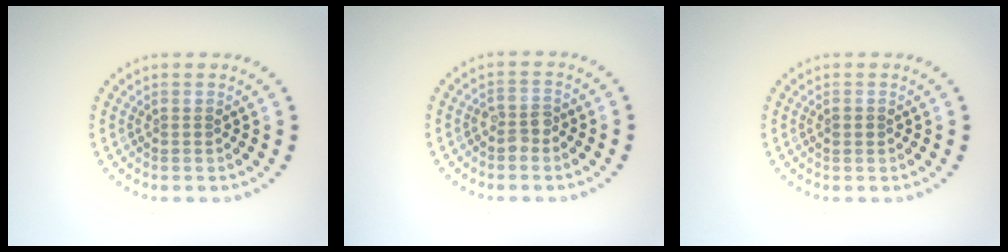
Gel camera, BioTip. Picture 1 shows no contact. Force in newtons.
{"total": 1.7, "press": 1.6, "slide": 0.5}
{"total": 0.9, "press": 0.9, "slide": 0.0}